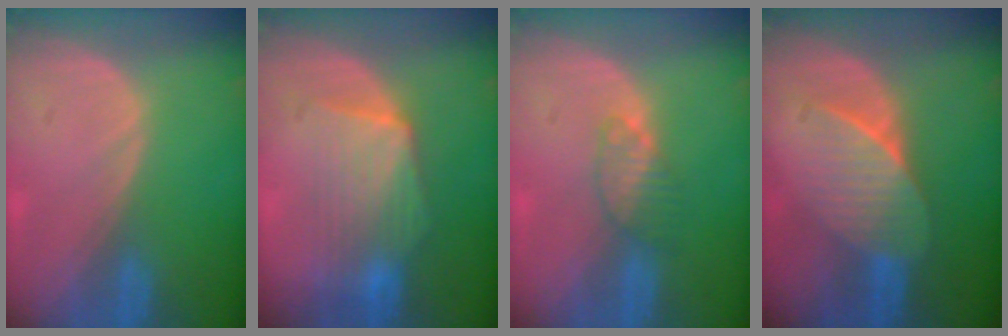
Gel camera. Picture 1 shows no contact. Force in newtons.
{"total": 7.5, "press": 7.4, "slide": 1.2}
{"total": 3.4, "press": 3.2, "slide": 0.9}
{"total": 7.2, "press": 6.6, "slide": 2.8}